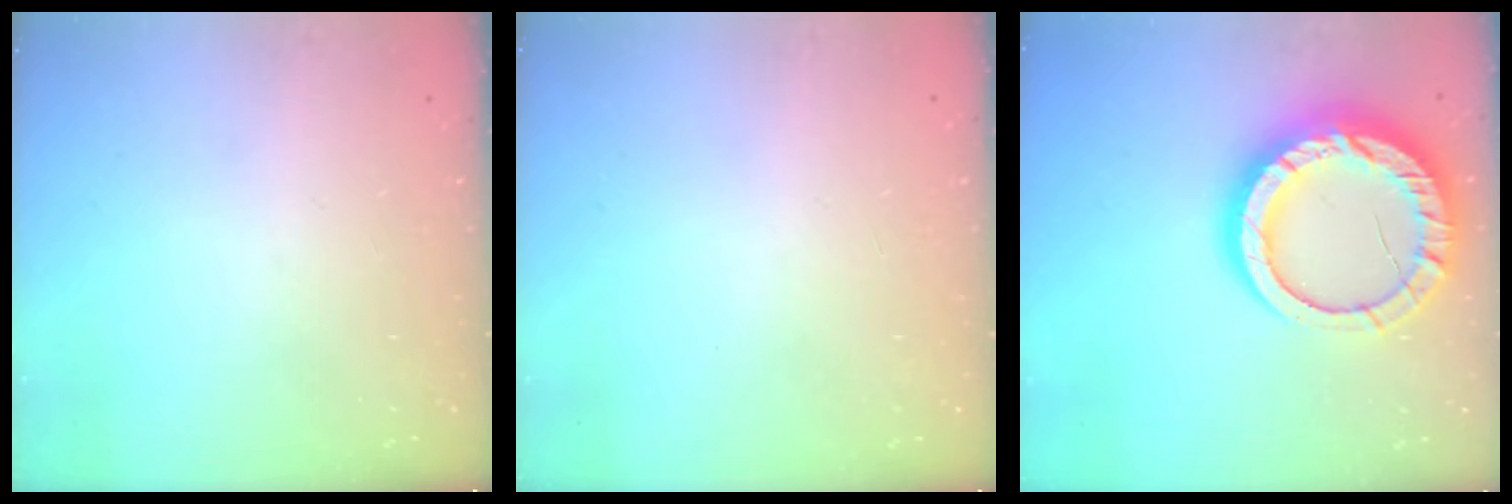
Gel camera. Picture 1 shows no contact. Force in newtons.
{"total": 2.6, "press": 2.6, "slide": 0.2}
{"total": 19.6, "press": 19.5, "slide": 1.8}